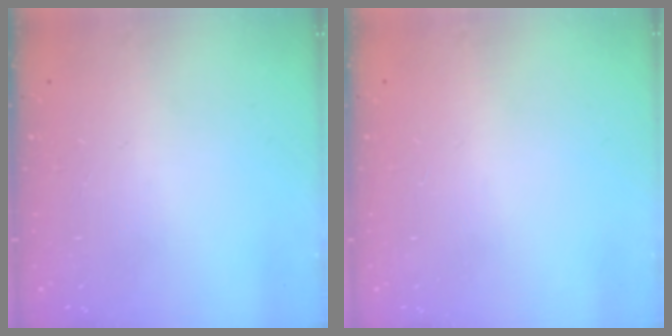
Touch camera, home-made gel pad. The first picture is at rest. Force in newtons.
{"total": 0.8, "press": 0.8, "slide": 0.1}